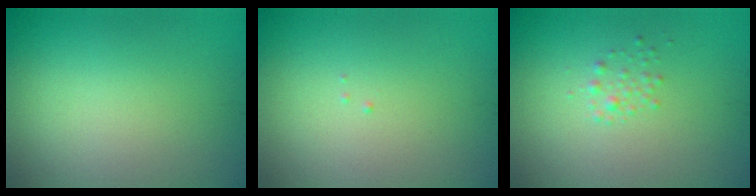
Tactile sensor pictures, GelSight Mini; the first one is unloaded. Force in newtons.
{"total": 0.0}
{"total": 1.1, "press": 1.1, "slide": 0.1}